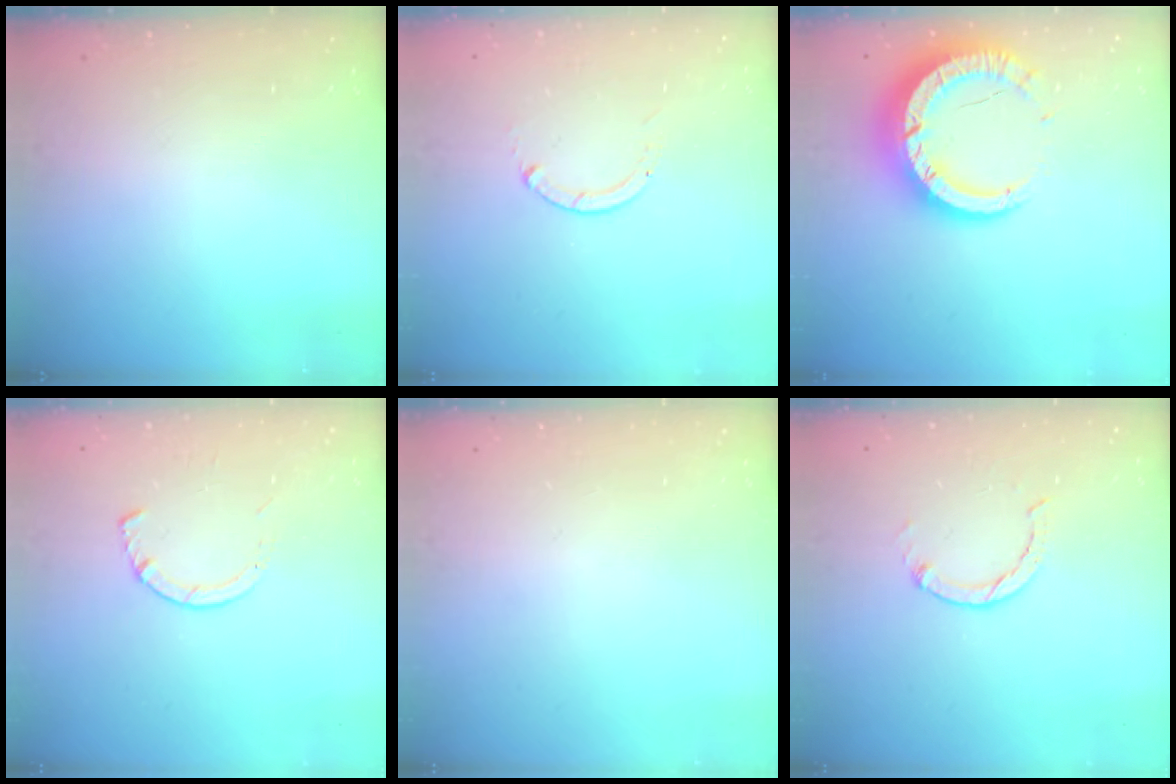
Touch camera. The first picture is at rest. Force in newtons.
{"total": 0.0}
{"total": 14.1, "press": 14.1, "slide": 1.2}
{"total": 3.6, "press": 3.6, "slide": 0.5}
{"total": 0.0}
{"total": 0.0}